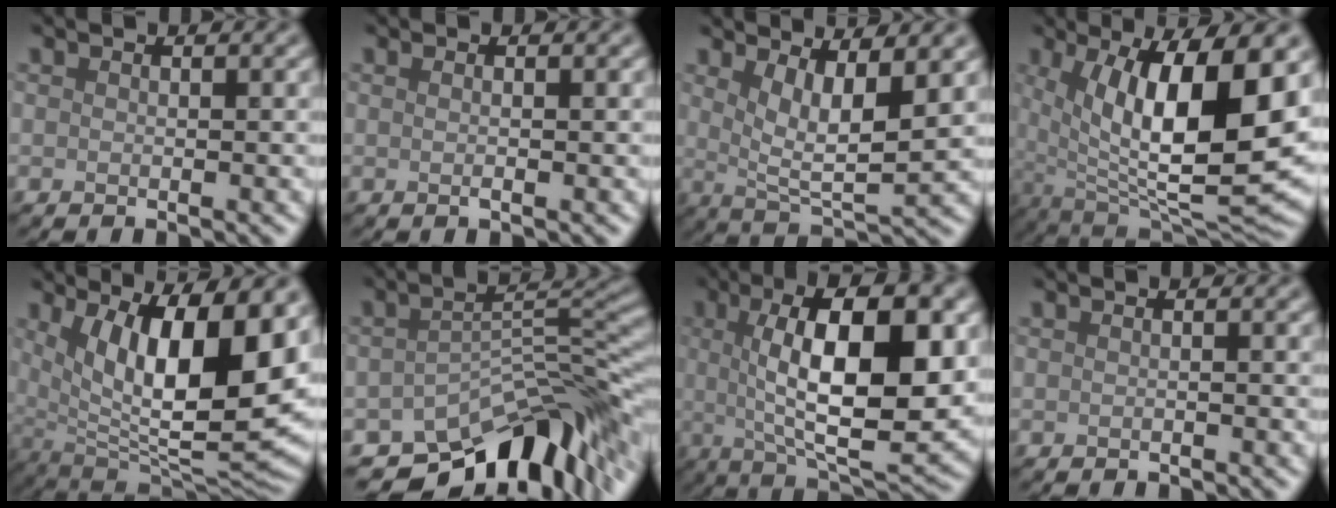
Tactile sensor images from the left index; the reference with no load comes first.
{"total": 0.9, "force": [0.0, 0.2, 0.8], "torque": [-0.014, 0.000, -0.004]}
{"total": 5.8, "force": [2.2, 1.7, 5.0], "torque": [-0.085, -0.014, 0.042]}
{"total": 13.7, "force": [2.5, 4.8, 12.6], "torque": [-0.195, -0.017, 0.045]}
{"total": 14.0, "force": [3.8, 5.4, 12.3], "torque": [-0.168, -0.019, 0.068]}
{"total": 10.1, "force": [-7.0, 3.9, 6.1], "torque": [-0.069, -0.008, -0.125]}
{"total": 12.2, "force": [1.6, 4.0, 11.4], "torque": [-0.159, 0.005, 0.024]}
{"total": 0.7, "force": [-0.6, 0.0, 0.2], "torque": [-0.002, -0.001, -0.012]}